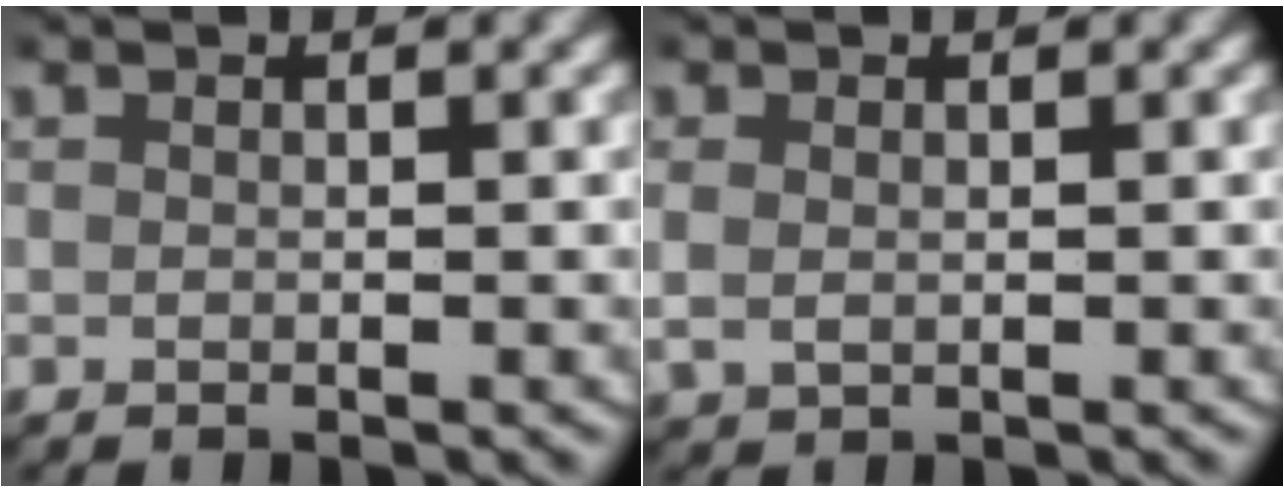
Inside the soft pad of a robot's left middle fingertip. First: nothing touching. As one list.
[{"total": 1.8, "force": [0.4, 1.4, 1.0], "torque": [-0.035, -0.004, 0.014]}]